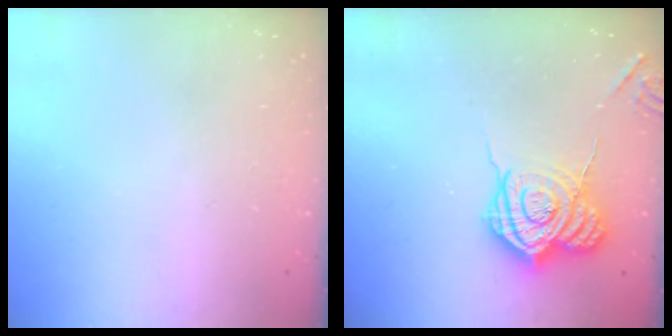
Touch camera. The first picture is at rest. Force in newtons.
{"total": 16.2, "press": 16.2, "slide": 1.1}